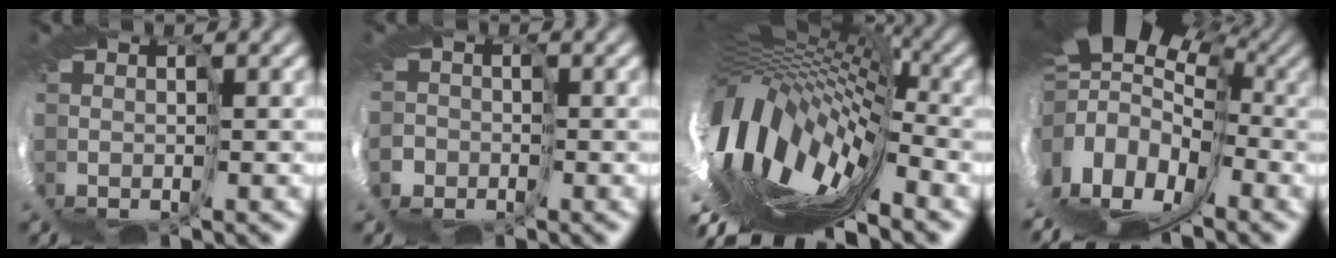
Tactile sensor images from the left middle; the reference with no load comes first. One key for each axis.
{"total": 3.4, "fx": -1.8, "fy": 2.6, "fz": -1.3, "tx": 0.009, "ty": -0.019, "tz": -0.038}
{"total": 12.0, "fx": -3.2, "fy": 4.8, "fz": 10.5, "tx": -0.157, "ty": -0.011, "tz": -0.043}
{"total": 13.4, "fx": -1.8, "fy": 10.0, "fz": 8.7, "tx": -0.111, "ty": -0.016, "tz": -0.030}